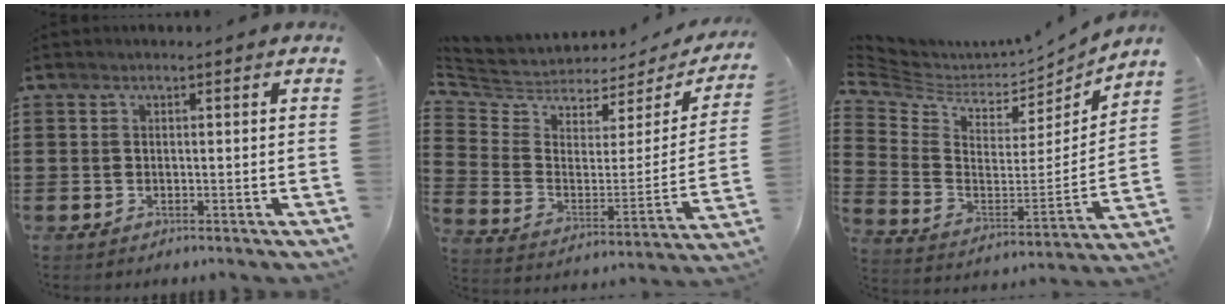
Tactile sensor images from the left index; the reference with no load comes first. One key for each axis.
{"total": 4.1, "fx": 3.7, "fy": 1.7, "fz": 0.4, "tx": -0.041, "ty": -0.040, "tz": 0.060}
{"total": 3.7, "fx": 3.4, "fy": 1.3, "fz": 0.8, "tx": -0.044, "ty": -0.040, "tz": 0.054}